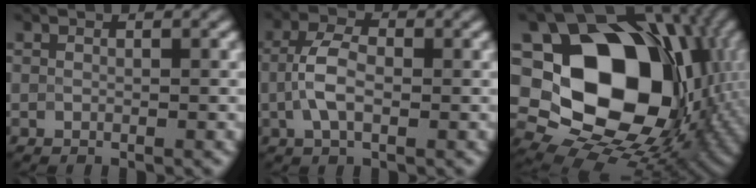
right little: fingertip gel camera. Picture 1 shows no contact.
{"total": 3.5, "force": [0.0, 1.8, 2.9], "torque": [-0.064, 0.007, -0.007]}
{"total": 18.3, "force": [1.9, 13.9, 11.7], "torque": [-0.181, -0.024, 0.051]}